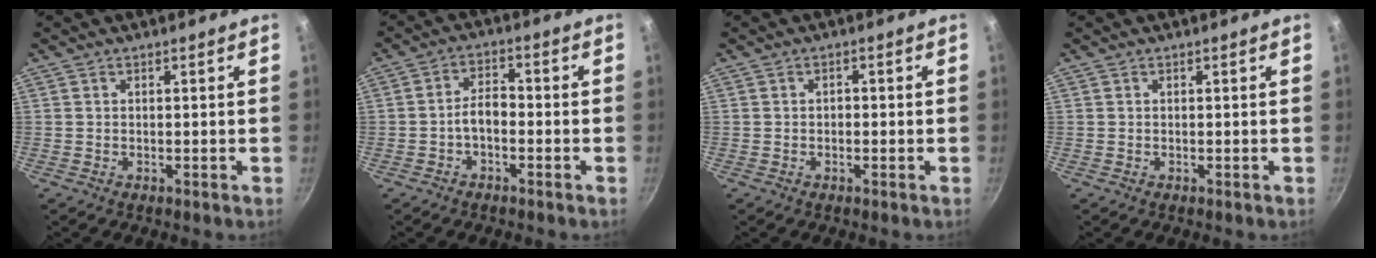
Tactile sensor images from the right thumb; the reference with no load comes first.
{"total": 4.3, "force": [-1.7, 2.3, 3.1], "torque": [-0.046, 0.028, -0.036]}
{"total": 1.2, "force": [-0.3, 0.8, 0.7], "torque": [-0.011, 0.005, -0.006]}
{"total": 0.0}